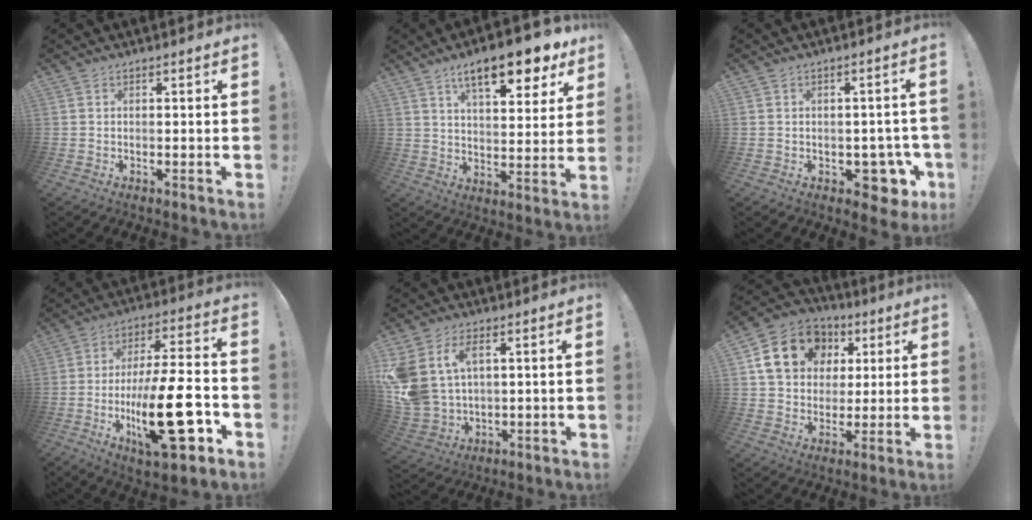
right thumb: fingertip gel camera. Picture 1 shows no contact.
{"total": 15.9, "force": [9.6, 4.8, 11.8], "torque": [-0.171, -0.054, 0.148]}
{"total": 7.1, "force": [-2.7, 5.0, 4.3], "torque": [-0.033, 0.017, -0.039]}
{"total": 24.3, "force": [-6.5, 8.0, 22.0], "torque": [-0.360, 0.024, -0.097]}
{"total": 11.6, "force": [4.5, 7.8, 7.3], "torque": [-0.161, -0.016, 0.089]}
{"total": 16.9, "force": [6.6, 13.4, 7.8], "torque": [-0.115, -0.014, 0.140]}